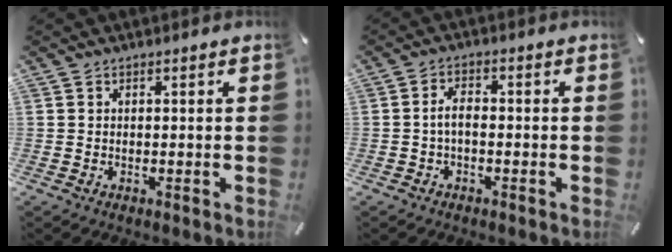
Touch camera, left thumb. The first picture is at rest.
{"total": 3.3, "force": [-1.0, 1.6, 2.8], "torque": [-0.064, 0.004, -0.024]}